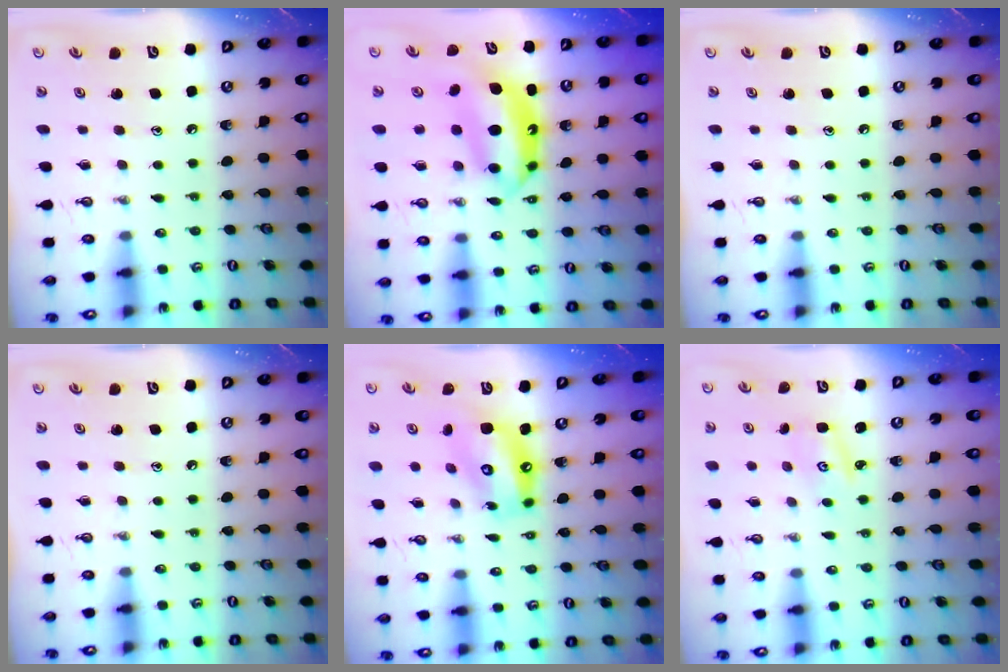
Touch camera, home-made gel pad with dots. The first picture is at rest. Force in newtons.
{"total": 7.8, "press": 7.7, "slide": 0.6}
{"total": 0.0}
{"total": 0.0}
{"total": 14.1, "press": 14.0, "slide": 1.5}
{"total": 1.8, "press": 1.8, "slide": 0.0}